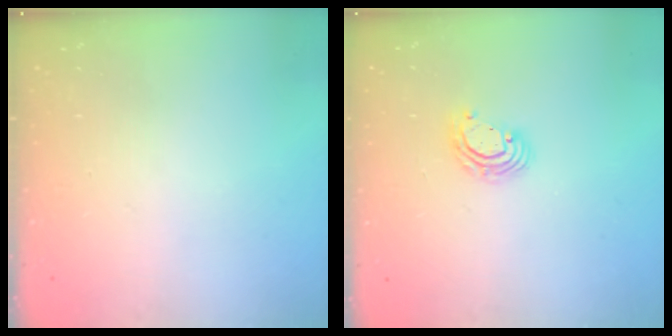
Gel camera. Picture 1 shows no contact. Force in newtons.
{"total": 5.1, "press": 5.1, "slide": 0.4}